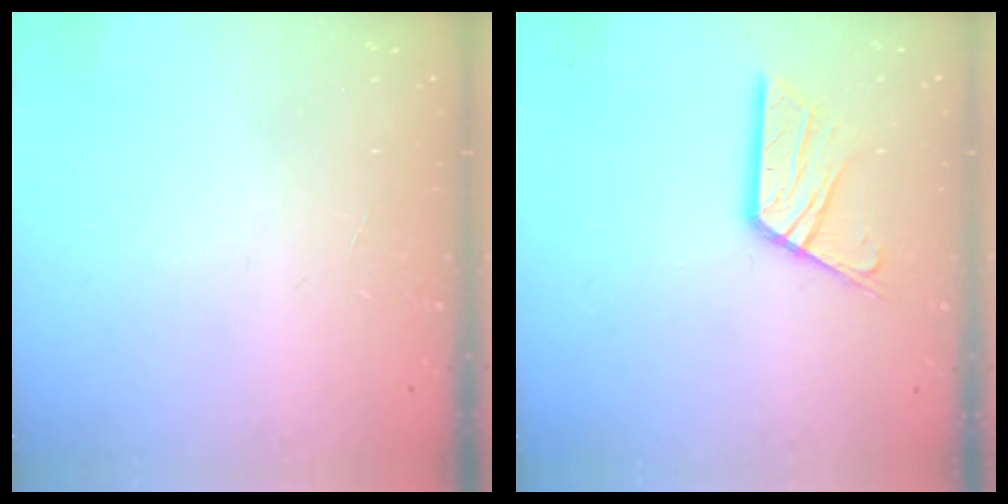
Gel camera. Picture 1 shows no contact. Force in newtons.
{"total": 11.4, "press": 11.4, "slide": 1.1}